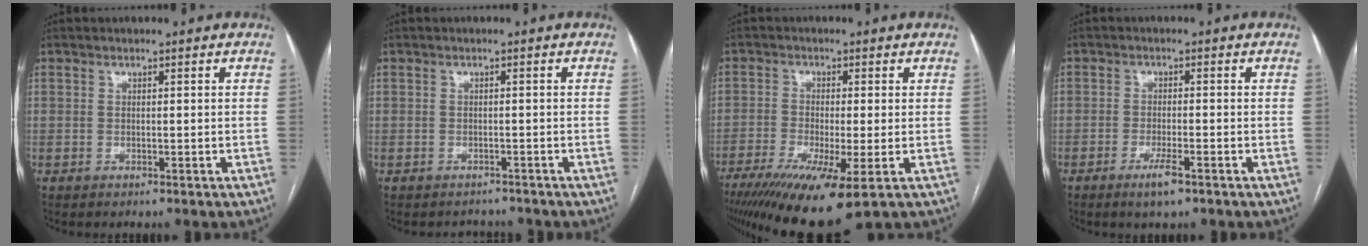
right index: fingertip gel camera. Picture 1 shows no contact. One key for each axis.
{"total": 2.5, "fx": -2.3, "fy": 1.0, "fz": -0.4, "tx": 0.005, "ty": 0.003, "tz": -0.031}
{"total": 13.5, "fx": -7.8, "fy": 1.7, "fz": 11.0, "tx": -0.179, "ty": -0.037, "tz": -0.127}
{"total": 3.4, "fx": -2.1, "fy": 0.4, "fz": 2.7, "tx": -0.051, "ty": -0.005, "tz": -0.034}